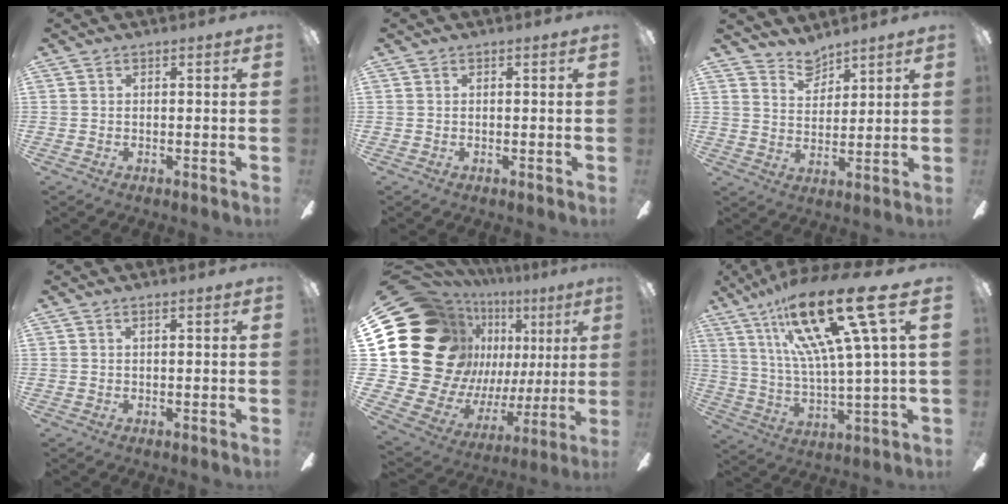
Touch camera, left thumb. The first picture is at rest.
{"total": 0.0}
{"total": 5.9, "force": [5.5, 2.2, 0.6], "torque": [-0.015, -0.031, 0.102]}
{"total": 0.9, "force": [0.5, 0.2, 0.7], "torque": [-0.014, 0.002, 0.008]}
{"total": 27.5, "force": [8.3, 21.1, 15.6], "torque": [-0.310, -0.086, 0.216]}
{"total": 25.6, "force": [13.1, 5.5, 21.3], "torque": [-0.396, -0.067, 0.200]}